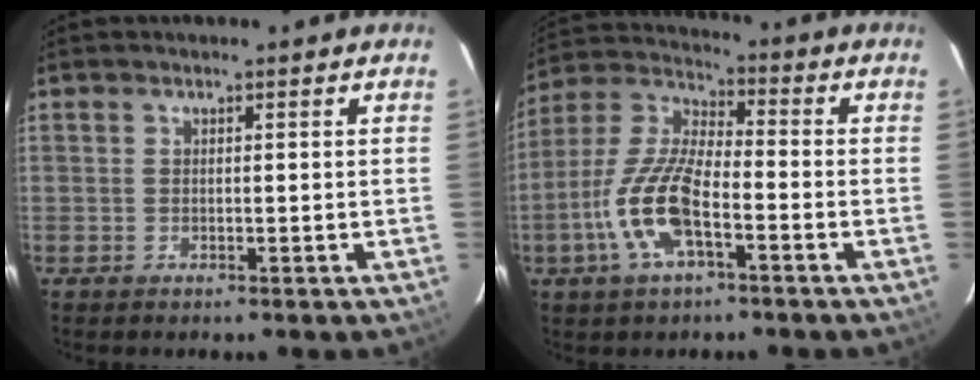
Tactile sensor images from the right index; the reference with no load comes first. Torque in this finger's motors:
{"motor_torque": [1.91, -0.23, 1.06, 0.21]}